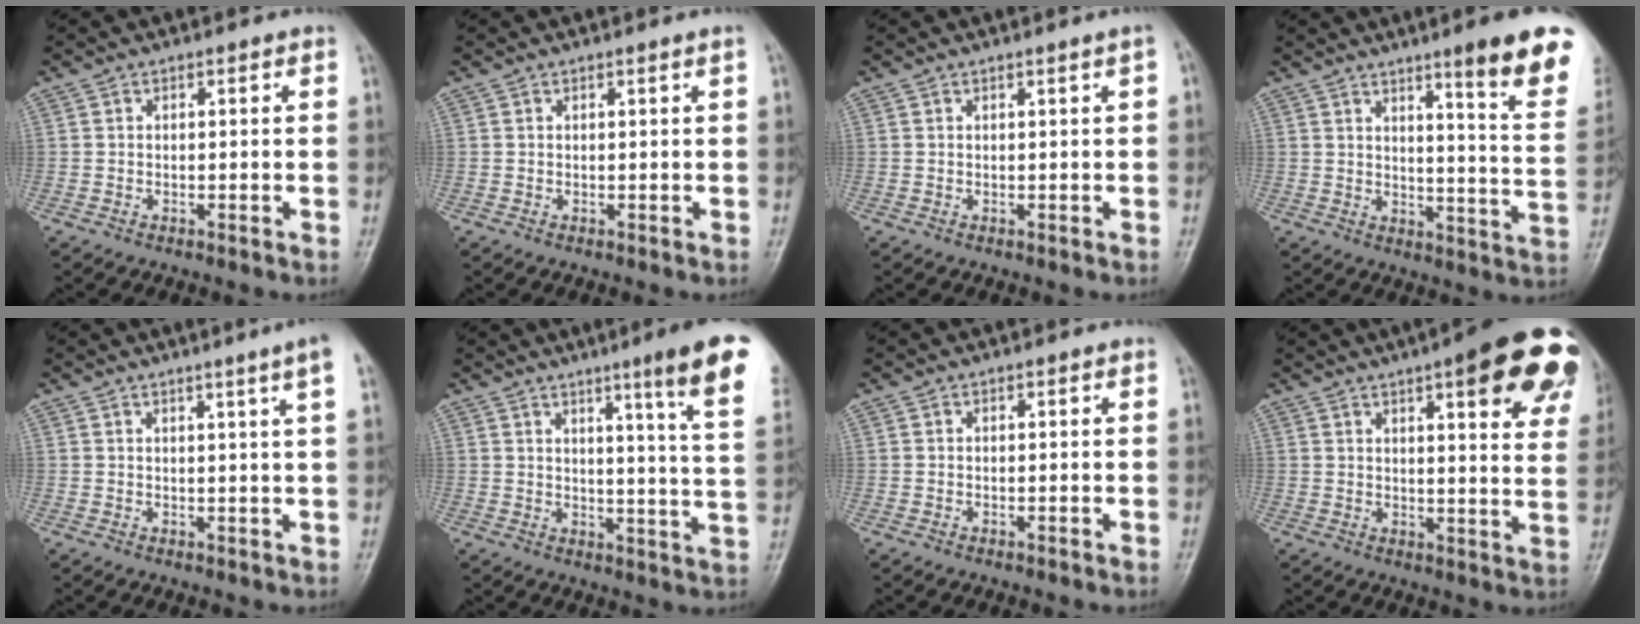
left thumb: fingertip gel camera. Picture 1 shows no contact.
{"total": 0.6, "force": [0.2, -0.2, 0.5], "torque": [-0.015, -0.003, 0.005]}
{"total": 0.9, "force": [0.3, -0.1, 0.8], "torque": [-0.011, 0.002, 0.002]}
{"total": 15.7, "force": [9.8, 1.3, 12.2], "torque": [-0.132, -0.060, 0.123]}
{"total": 4.8, "force": [2.7, -1.0, 3.8], "torque": [-0.053, -0.009, 0.034]}
{"total": 14.2, "force": [7.9, 0.1, 11.8], "torque": [-0.149, -0.046, 0.093]}
{"total": 0.0}
{"total": 20.6, "force": [10.9, 5.5, 16.6], "torque": [-0.179, -0.026, 0.124]}